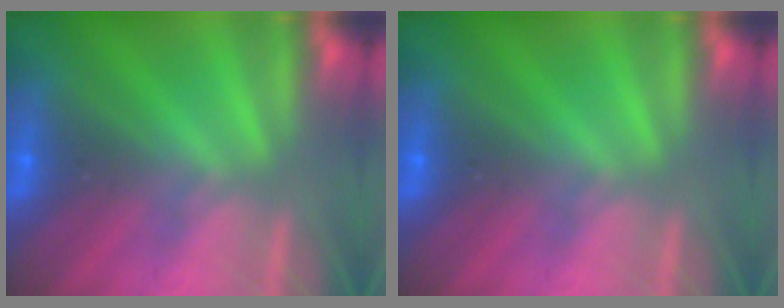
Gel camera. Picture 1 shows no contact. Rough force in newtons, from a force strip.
{"total": 0.0}